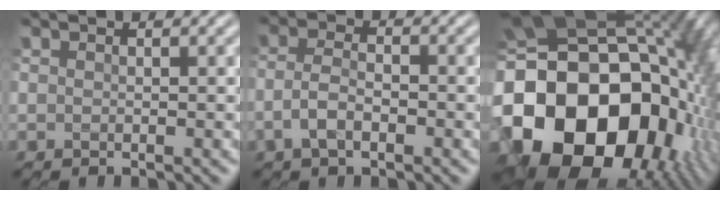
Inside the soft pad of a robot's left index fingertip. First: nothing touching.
{"total": 3.0, "force": [-1.2, 1.3, 2.5], "torque": [-0.057, 0.007, -0.028]}
{"total": 21.9, "force": [-4.1, 15.7, 14.8], "torque": [-0.319, -0.028, -0.056]}